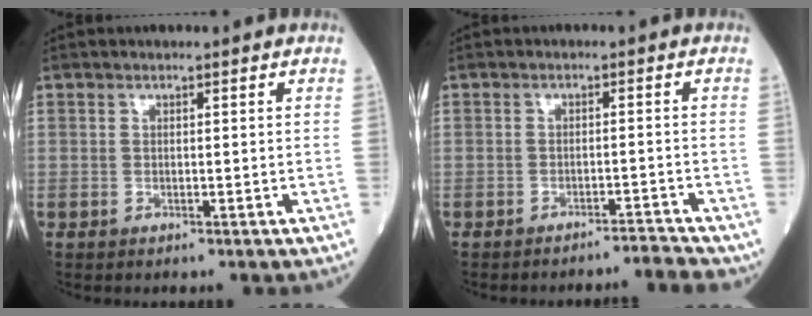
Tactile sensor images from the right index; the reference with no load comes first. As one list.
[{"total": 3.1, "force": [-3.0, -0.6, 0.1], "torque": [0.007, -0.007, -0.041]}]